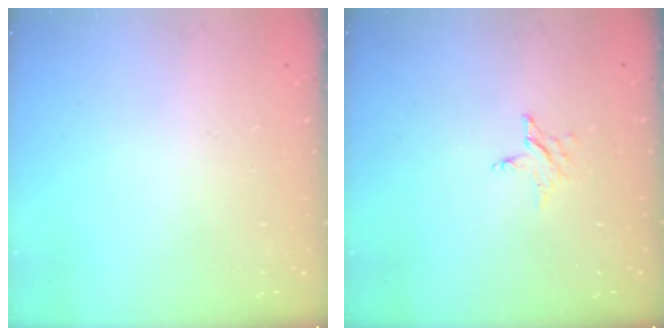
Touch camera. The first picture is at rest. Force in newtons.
{"total": 3.0, "press": 3.0, "slide": 0.3}